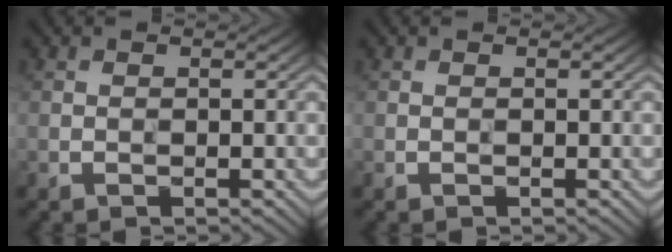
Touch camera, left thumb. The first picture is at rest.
{"total": 0.0}